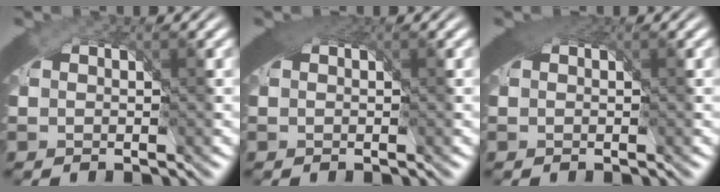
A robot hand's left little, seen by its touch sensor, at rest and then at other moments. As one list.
[{"total": 2.5, "force": [1.1, 1.4, 1.8], "torque": [-0.034, -0.008, 0.018]}, {"total": 2.4, "force": [1.0, 1.3, 1.7], "torque": [-0.031, -0.008, 0.018]}]